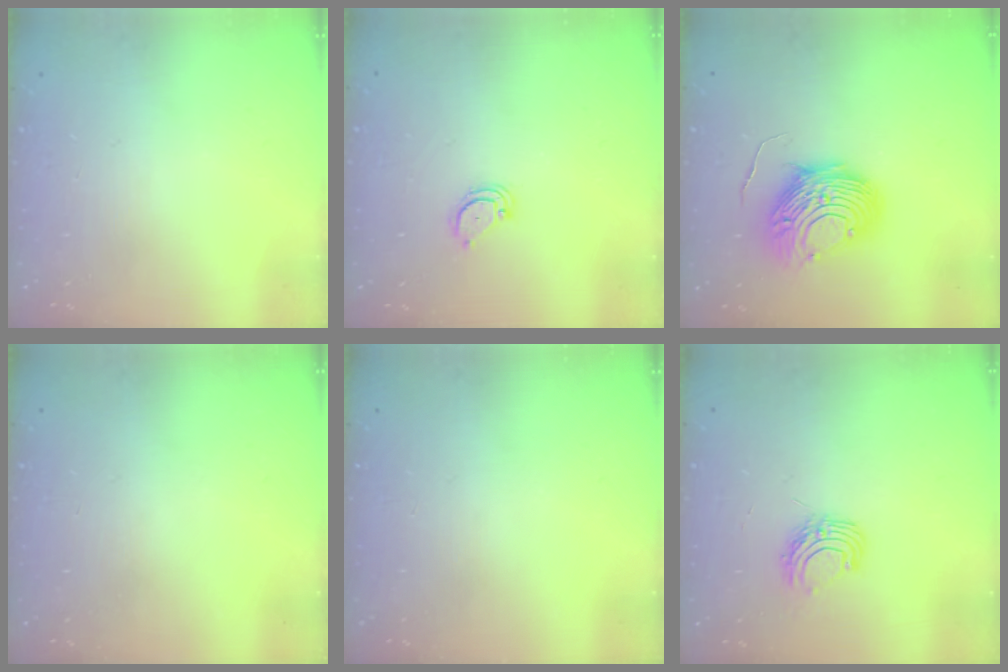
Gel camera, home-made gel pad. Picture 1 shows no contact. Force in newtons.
{"total": 2.6, "press": 2.6, "slide": 0.2}
{"total": 10.8, "press": 10.8, "slide": 0.9}
{"total": 0.0}
{"total": 0.0}
{"total": 6.9, "press": 6.9, "slide": 0.6}